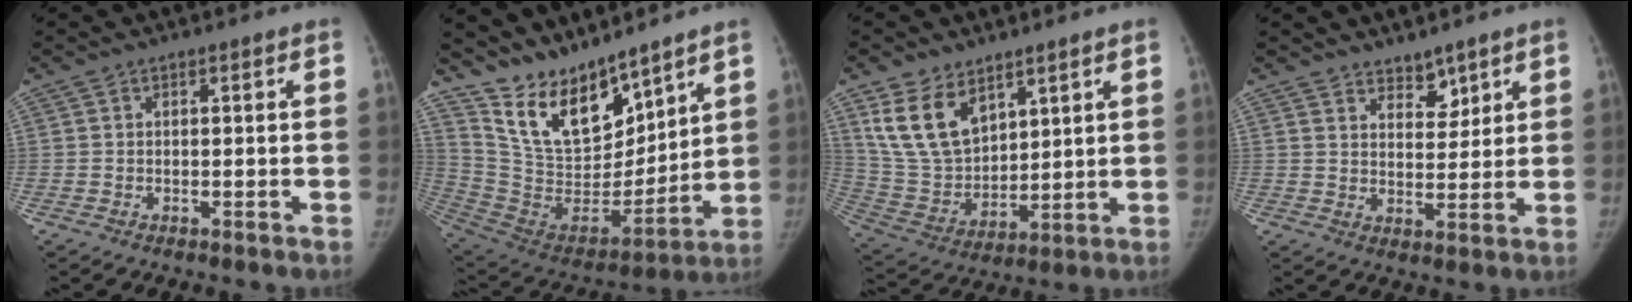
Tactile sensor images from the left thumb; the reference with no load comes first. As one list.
[{"total": 18.9, "force": [15.1, 8.0, 8.0], "torque": [-0.098, -0.088, 0.288]}, {"total": 13.8, "force": [7.7, 8.4, 7.7], "torque": [-0.119, -0.035, 0.171]}, {"total": 4.8, "force": [3.7, 2.5, 1.6], "torque": [0.004, -0.029, 0.064]}]